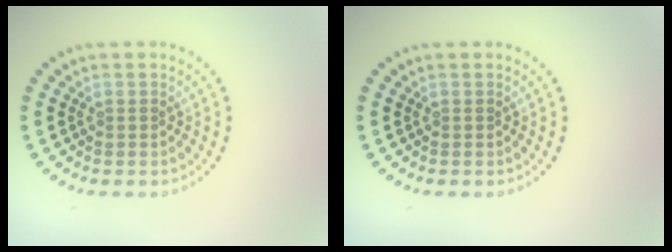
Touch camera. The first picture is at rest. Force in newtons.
{"total": 0.0}